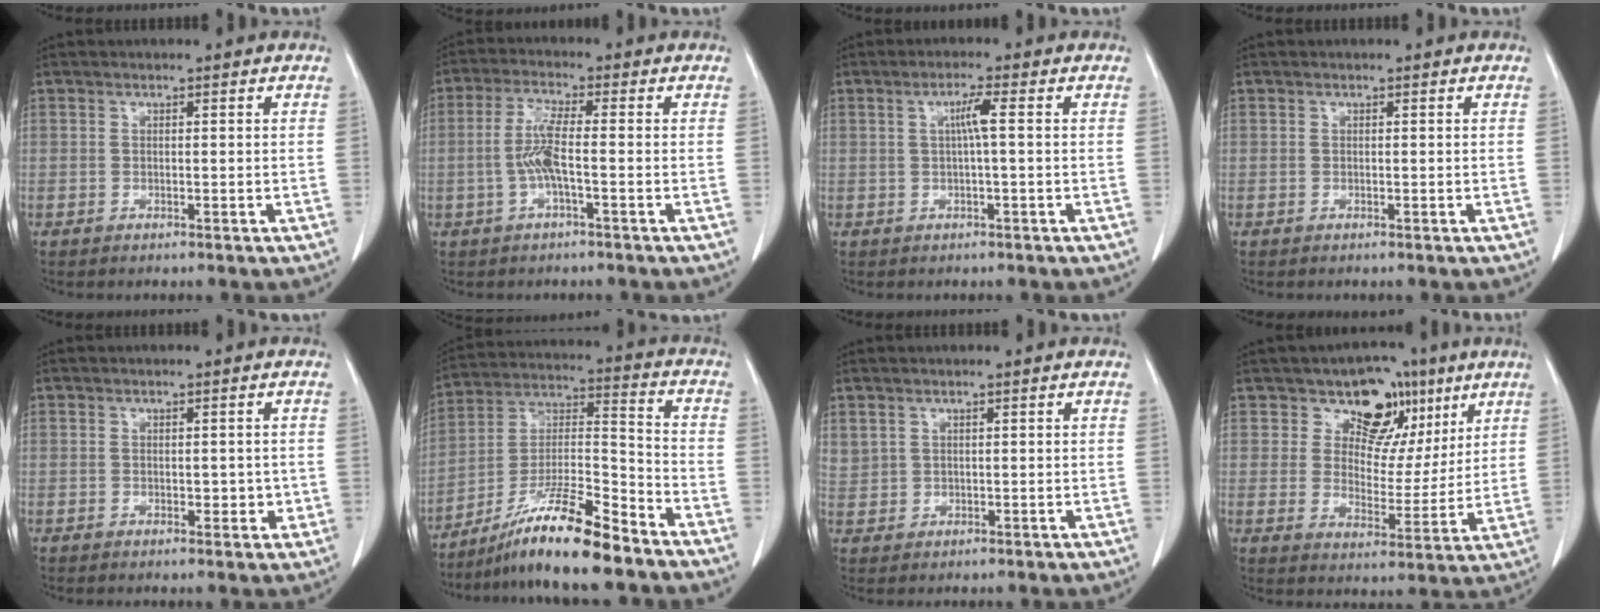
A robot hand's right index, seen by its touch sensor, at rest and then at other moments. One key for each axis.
{"total": 5.4, "fx": -1.1, "fy": 0.3, "fz": 5.2, "tx": -0.115, "ty": 0.004, "tz": -0.024}
{"total": 2.9, "fx": 0.3, "fy": -0.3, "fz": 2.9, "tx": -0.055, "ty": 0.003, "tz": 0.006}
{"total": 0.0}
{"total": 2.3, "fx": -0.3, "fy": 1.5, "fz": 1.8, "tx": -0.018, "ty": 0.005, "tz": 0.001}
{"total": 14.2, "fx": -10.8, "fy": 0.7, "fz": 9.2, "tx": -0.172, "ty": -0.003, "tz": -0.192}
{"total": 2.6, "fx": 1.5, "fy": 2.0, "fz": 0.6, "tx": -0.013, "ty": 0.010, "tz": 0.039}
{"total": 9.4, "fx": 5.5, "fy": 6.6, "fz": 3.8, "tx": -0.037, "ty": 0.012, "tz": 0.085}